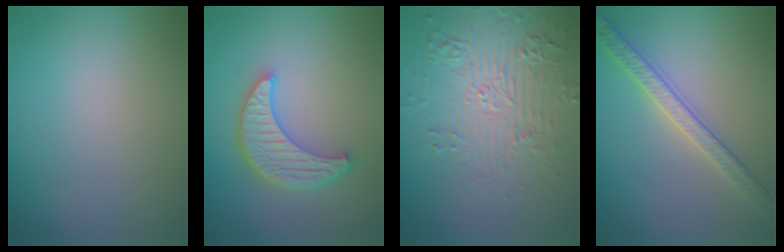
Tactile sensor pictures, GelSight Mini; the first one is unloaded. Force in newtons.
{"total": 5.5, "press": 4.2, "slide": 3.5}
{"total": 5.6, "press": 4.6, "slide": 3.1}
{"total": 3.3, "press": 3.3, "slide": 0.1}